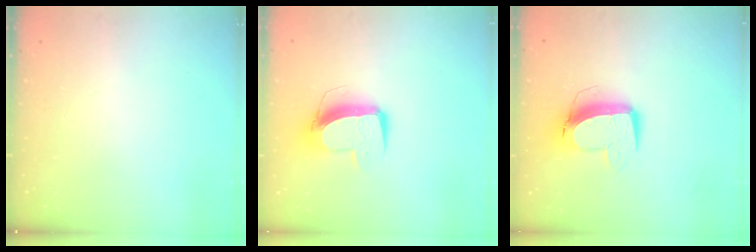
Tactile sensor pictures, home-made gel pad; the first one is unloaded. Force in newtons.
{"total": 10.6, "press": 10.5, "slide": 1.1}
{"total": 11.1, "press": 11.1, "slide": 0.9}